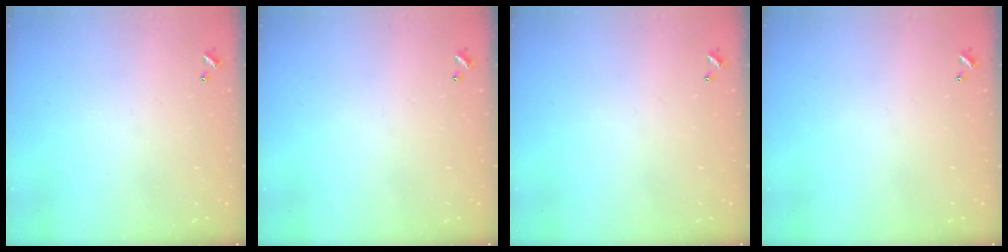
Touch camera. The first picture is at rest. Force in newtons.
{"total": 0.0}
{"total": 0.0}
{"total": 0.0}